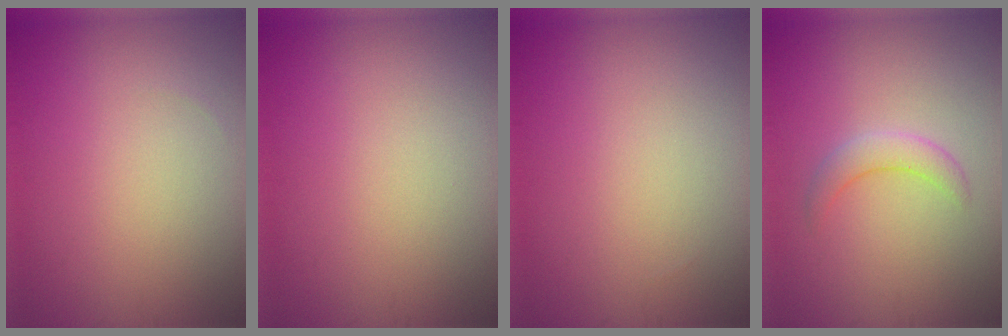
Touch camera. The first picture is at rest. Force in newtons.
{"total": 0.0}
{"total": 0.0}
{"total": 2.0, "press": 2.0, "slide": 0.1}